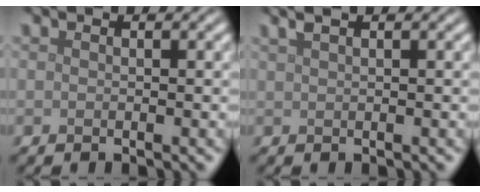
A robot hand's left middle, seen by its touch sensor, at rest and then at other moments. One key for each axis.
{"total": 2.5, "fx": 1.6, "fy": 1.0, "fz": 1.7, "tx": -0.019, "ty": 0.012, "tz": 0.009}